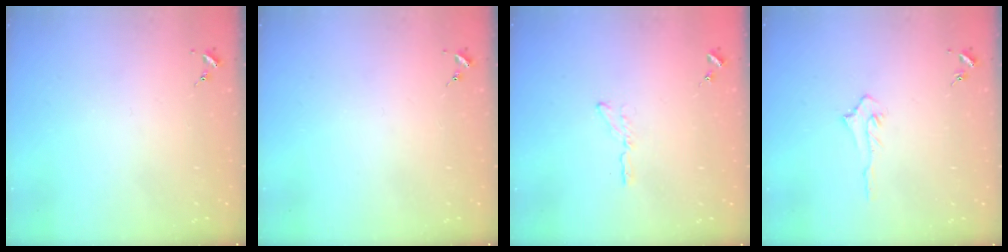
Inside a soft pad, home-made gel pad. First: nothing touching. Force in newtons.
{"total": 0.0}
{"total": 4.1, "press": 4.1, "slide": 0.4}
{"total": 3.9, "press": 3.9, "slide": 0.7}